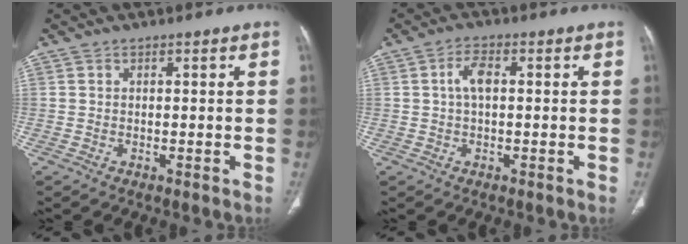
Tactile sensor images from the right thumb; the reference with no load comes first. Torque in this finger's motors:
{"motor_torque": [-0.08, 0.61, 0.87, -0.30, 0.02]}